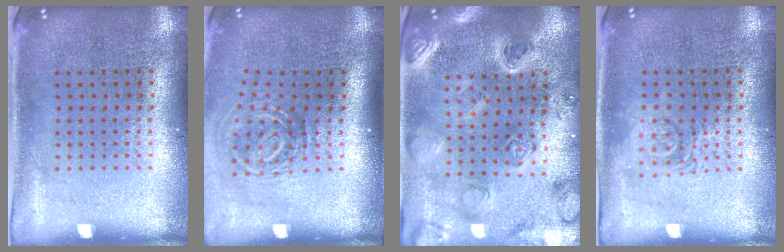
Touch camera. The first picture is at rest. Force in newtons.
{"total": 1.9, "press": 1.2, "slide": 1.4}
{"total": 2.3, "press": 2.3, "slide": 0.2}
{"total": 1.3, "press": 1.2, "slide": 0.3}